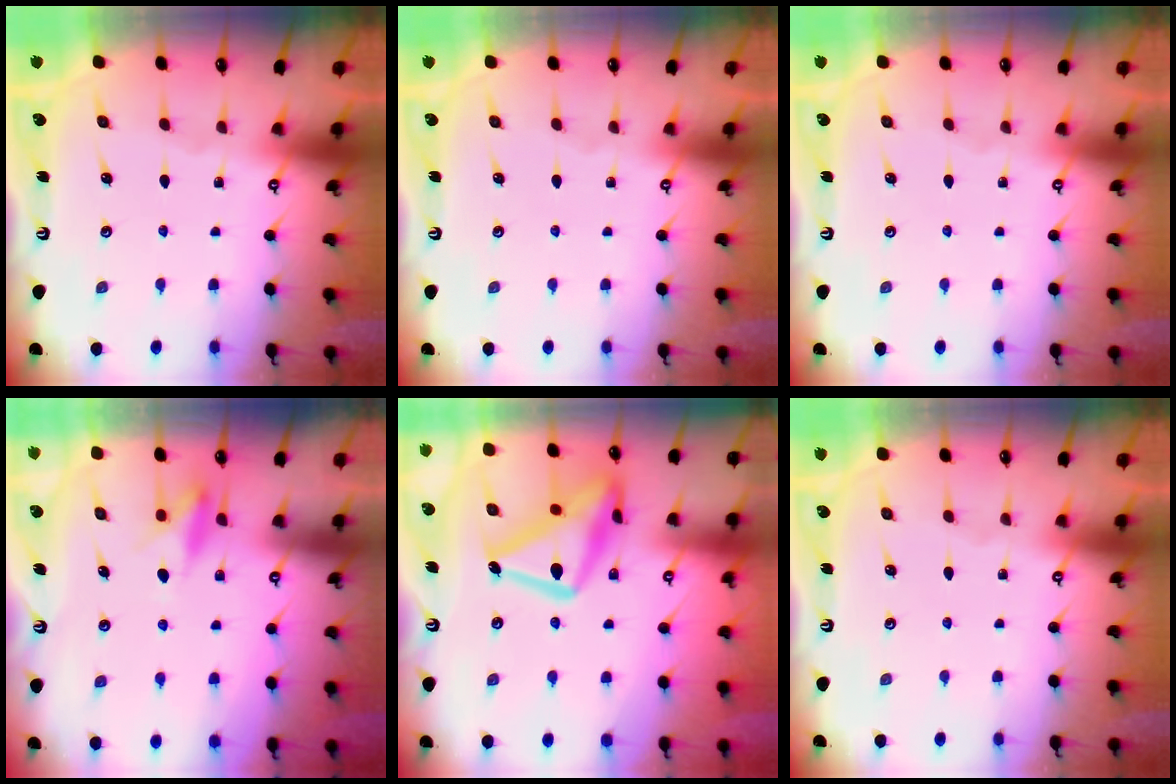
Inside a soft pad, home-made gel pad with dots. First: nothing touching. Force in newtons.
{"total": 0.0}
{"total": 0.0}
{"total": 8.0, "press": 7.9, "slide": 0.9}
{"total": 20.9, "press": 20.8, "slide": 1.3}
{"total": 0.0}